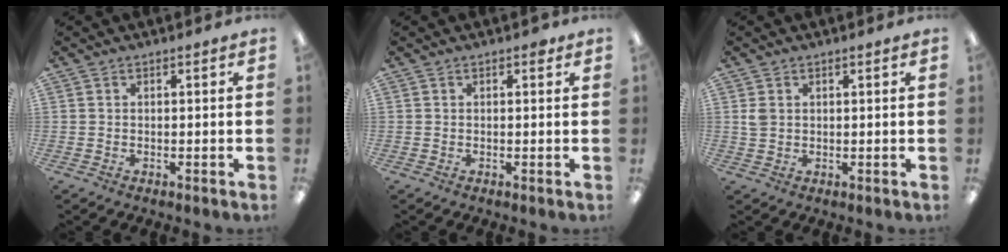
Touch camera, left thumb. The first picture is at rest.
{"total": 1.1, "force": [0.6, 0.6, 0.7], "torque": [-0.007, 0.000, 0.009]}
{"total": 2.4, "force": [0.9, 1.9, 1.3], "torque": [-0.020, 0.002, 0.013]}